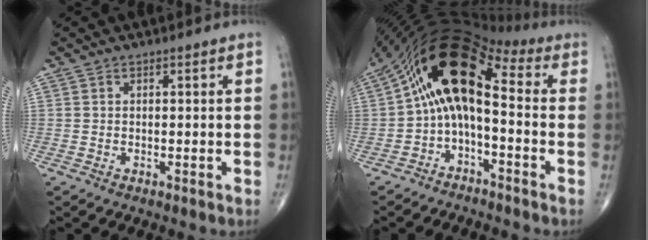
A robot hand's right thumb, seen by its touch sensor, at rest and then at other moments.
{"total": 14.1, "force": [0.2, 6.9, 12.2], "torque": [-0.198, 0.069, -0.007]}